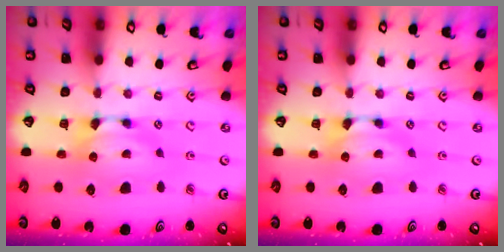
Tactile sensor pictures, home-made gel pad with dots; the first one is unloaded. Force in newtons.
{"total": 0.0}